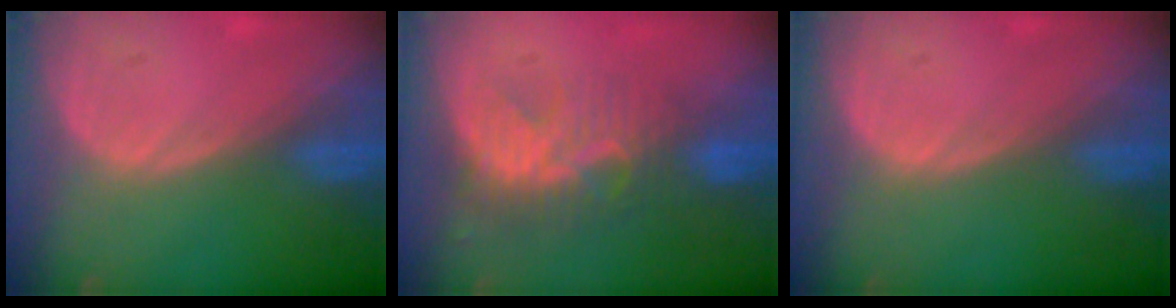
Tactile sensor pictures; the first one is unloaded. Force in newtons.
{"total": 8.4, "press": 7.5, "slide": 3.9}
{"total": 0.0}